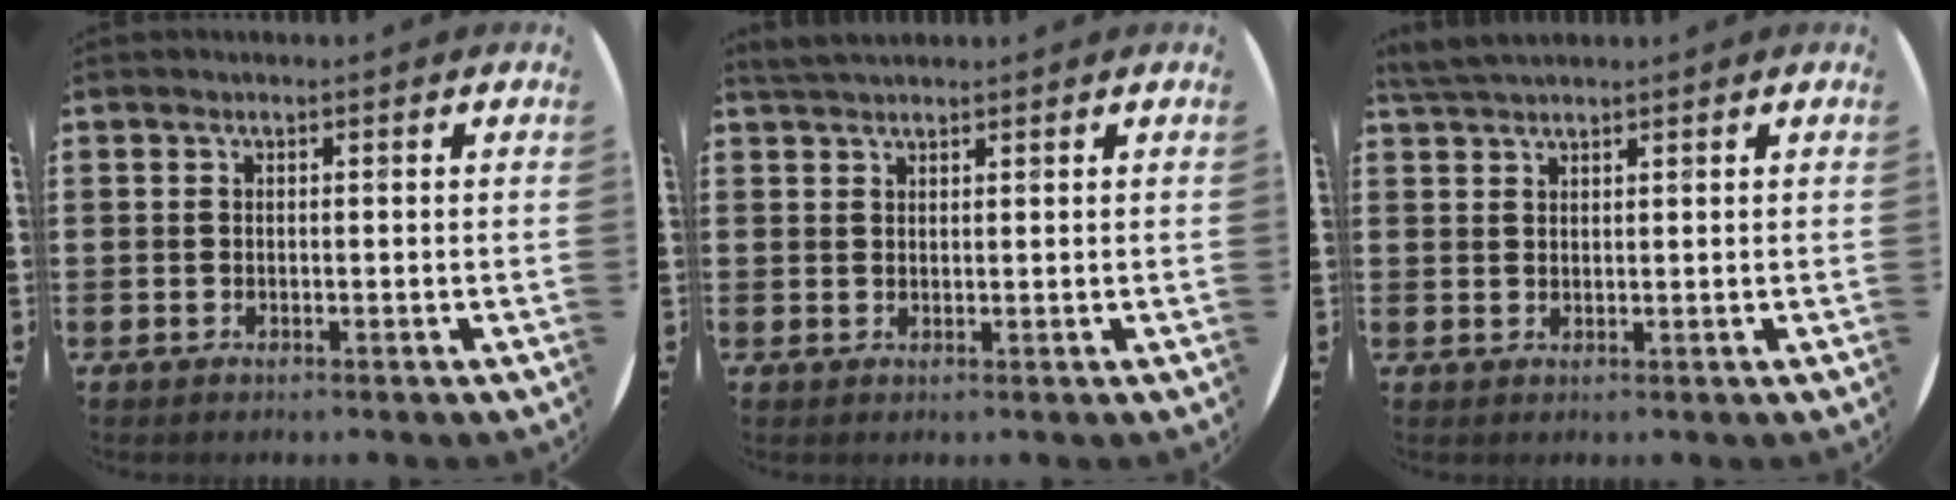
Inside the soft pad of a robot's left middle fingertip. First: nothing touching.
{"total": 1.9, "force": [1.8, 0.3, 0.5], "torque": [-0.013, 0.003, 0.035]}
{"total": 2.5, "force": [2.4, 0.3, 0.7], "torque": [-0.020, 0.002, 0.047]}